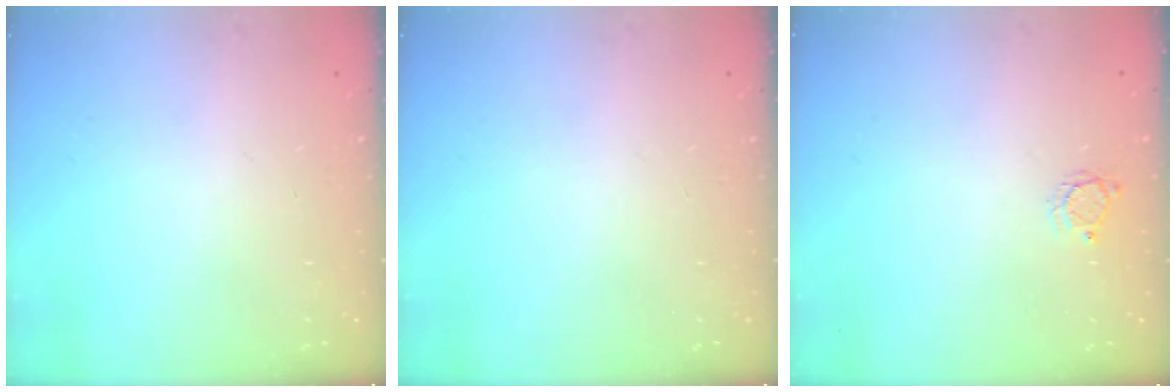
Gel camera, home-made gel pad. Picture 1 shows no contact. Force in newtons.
{"total": 0.0}
{"total": 3.0, "press": 3.0, "slide": 0.3}